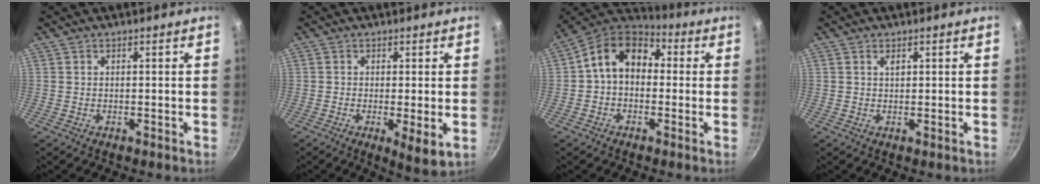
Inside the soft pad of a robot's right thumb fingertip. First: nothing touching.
{"total": 5.5, "force": [-0.9, 1.4, 5.3], "torque": [-0.080, -0.017, -0.010]}
{"total": 12.3, "force": [1.0, 9.1, 8.3], "torque": [-0.109, 0.036, -0.007]}
{"total": 1.1, "force": [0.6, 0.5, 0.8], "torque": [-0.010, -0.002, 0.009]}